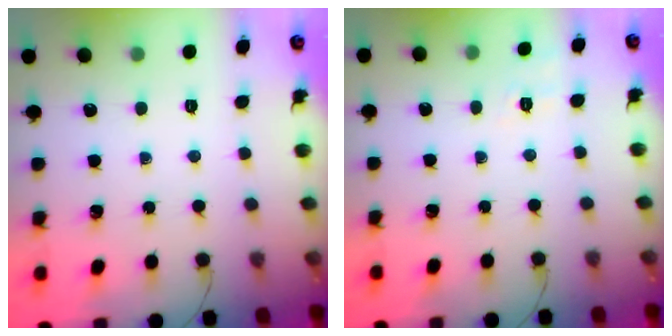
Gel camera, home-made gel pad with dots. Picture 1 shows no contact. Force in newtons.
{"total": 5.9, "press": 5.6, "slide": 1.9}